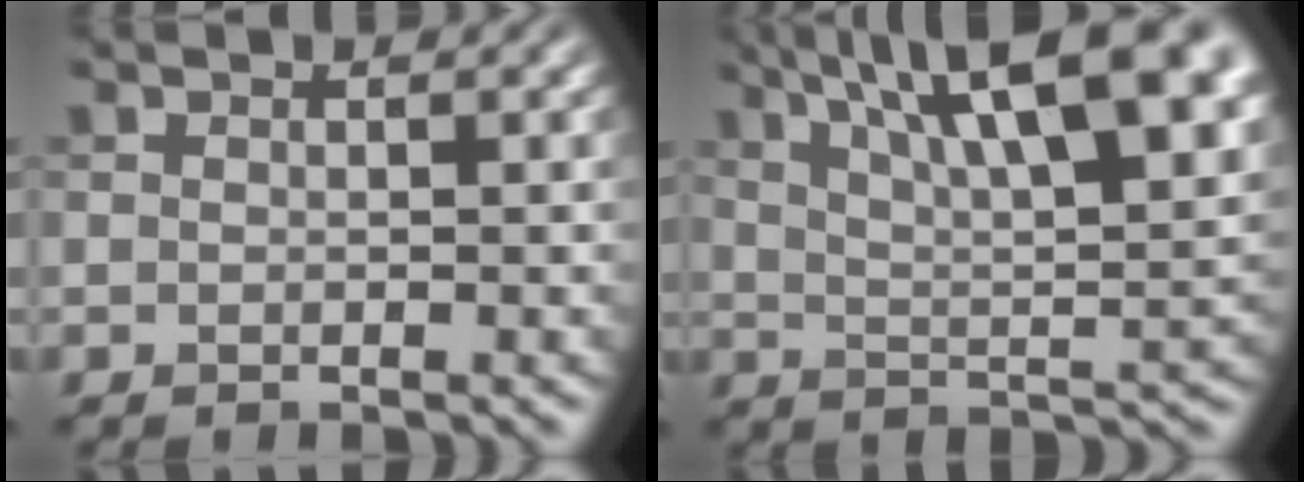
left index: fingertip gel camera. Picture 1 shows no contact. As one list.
[{"total": 15.0, "force": [8.2, 4.9, 11.6], "torque": [-0.146, 0.025, 0.112]}]